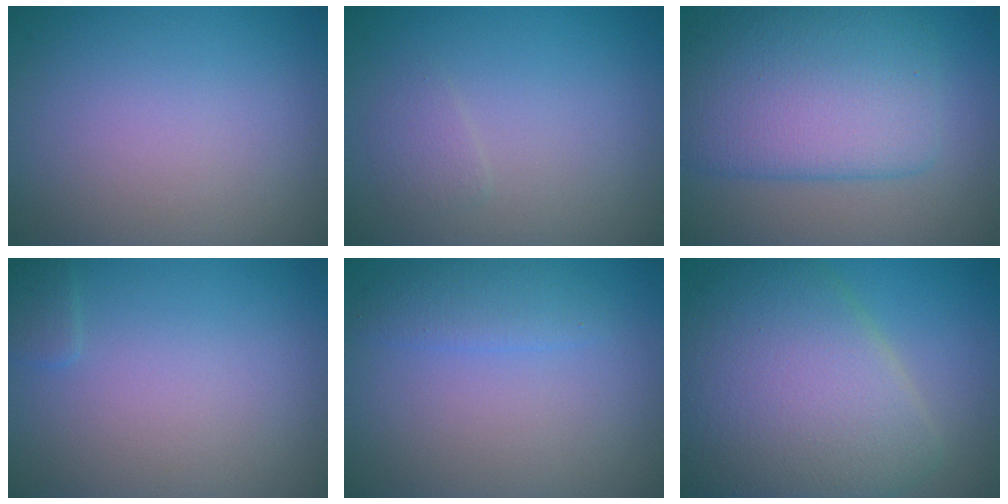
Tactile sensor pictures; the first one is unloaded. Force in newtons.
{"total": 1.0, "press": 1.0, "slide": 0.0}
{"total": 7.7, "press": 7.7, "slide": 0.1}
{"total": 0.9, "press": 0.9, "slide": 0.0}
{"total": 1.7, "press": 1.7, "slide": 0.1}
{"total": 9.6, "press": 9.6, "slide": 0.4}